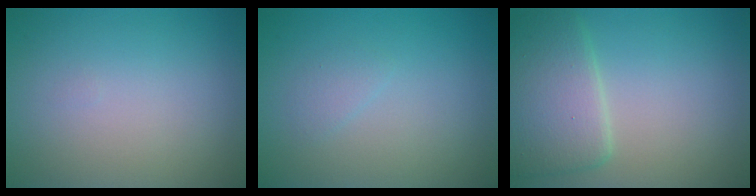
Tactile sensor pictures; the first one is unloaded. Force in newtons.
{"total": 0.9, "press": 0.9, "slide": 0.0}
{"total": 4.9, "press": 4.9, "slide": 0.1}